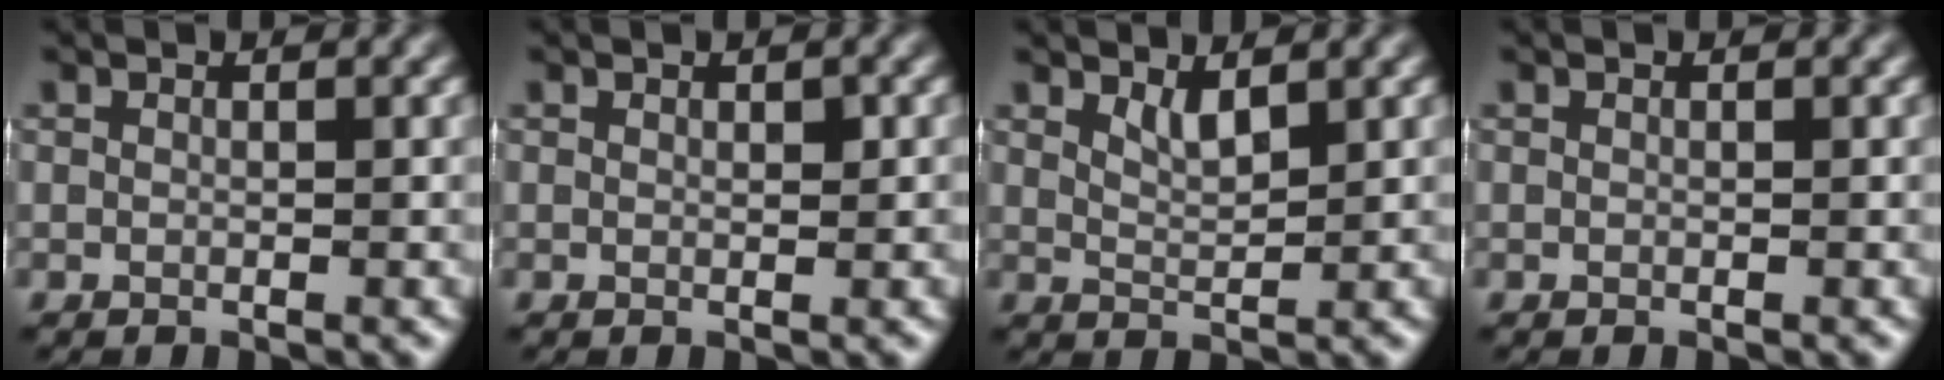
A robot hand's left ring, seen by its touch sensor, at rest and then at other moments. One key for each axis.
{"total": 0.6, "fx": 0.2, "fy": 0.2, "fz": 0.5, "tx": -0.007, "ty": 0.001, "tz": 0.004}
{"total": 1.8, "fx": 1.3, "fy": 0.5, "fz": 1.2, "tx": -0.024, "ty": -0.006, "tz": 0.026}
{"total": 0.0}